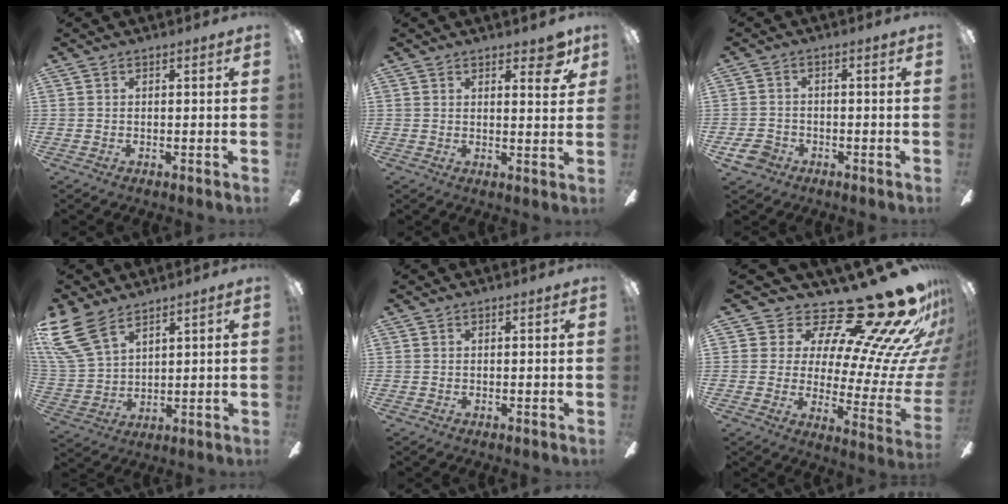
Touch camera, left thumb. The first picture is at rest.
{"total": 5.8, "force": [4.1, 2.3, 3.4], "torque": [-0.028, -0.021, 0.065]}
{"total": 4.8, "force": [-2.8, 3.4, 1.9], "torque": [-0.044, 0.014, -0.054]}
{"total": 13.5, "force": [8.6, 7.0, 7.7], "torque": [-0.192, -0.031, 0.166]}
{"total": 0.0}
{"total": 25.6, "force": [19.8, 7.1, 14.6], "torque": [-0.198, -0.167, 0.331]}